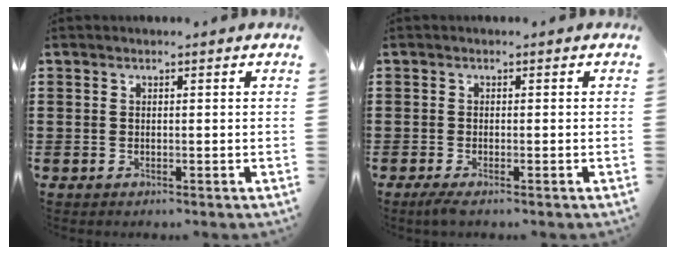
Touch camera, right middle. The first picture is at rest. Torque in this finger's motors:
{"motor_torque": [0.84, 0.58, 0.16, 0.05]}